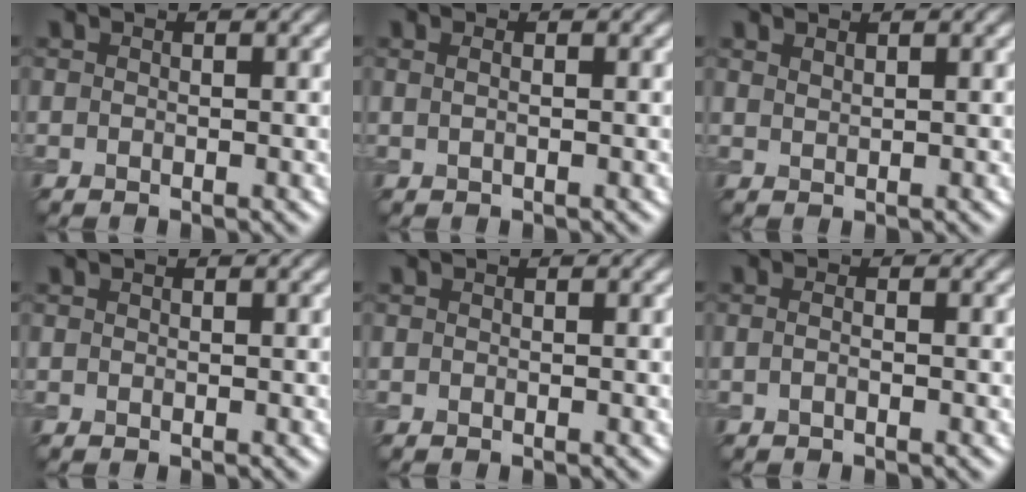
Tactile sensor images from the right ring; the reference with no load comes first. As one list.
[{"total": 1.1, "force": [0.5, 0.5, 0.7], "torque": [-0.003, -0.002, 0.001]}, {"total": 0.9, "force": [0.8, 0.1, 0.2], "torque": [-0.003, 0.002, 0.019]}, {"total": 0.0}, {"total": 0.0}, {"total": 0.6, "force": [-0.1, 0.2, 0.6], "torque": [-0.014, -0.002, -0.004]}]